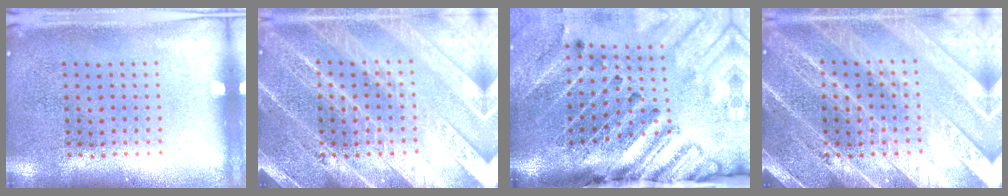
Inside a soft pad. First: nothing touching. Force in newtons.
{"total": 5.9, "press": 5.9, "slide": 0.7}
{"total": 4.5, "press": 3.3, "slide": 3.0}
{"total": 6.0, "press": 5.9, "slide": 0.8}